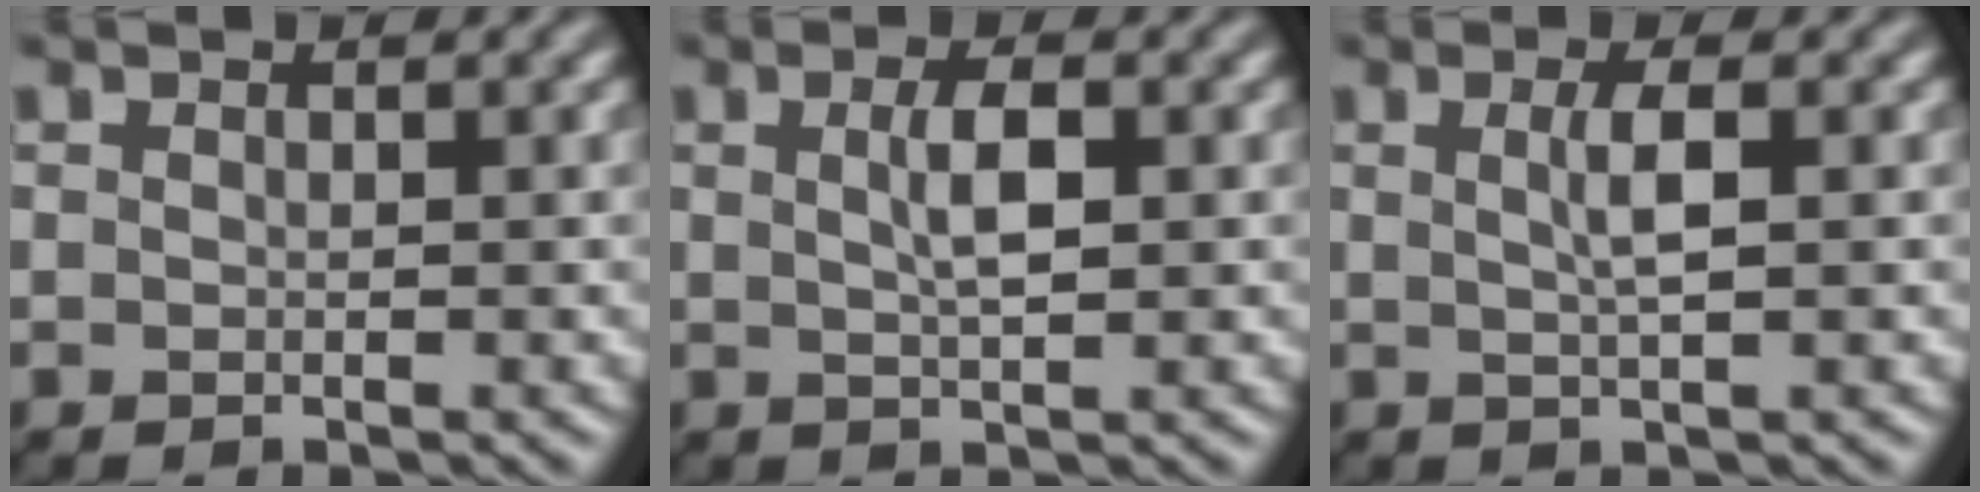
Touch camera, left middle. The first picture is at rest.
{"total": 2.6, "force": [0.6, 0.7, 2.5], "torque": [-0.046, 0.004, 0.011]}
{"total": 2.3, "force": [0.4, 0.5, 2.2], "torque": [-0.039, 0.004, 0.005]}